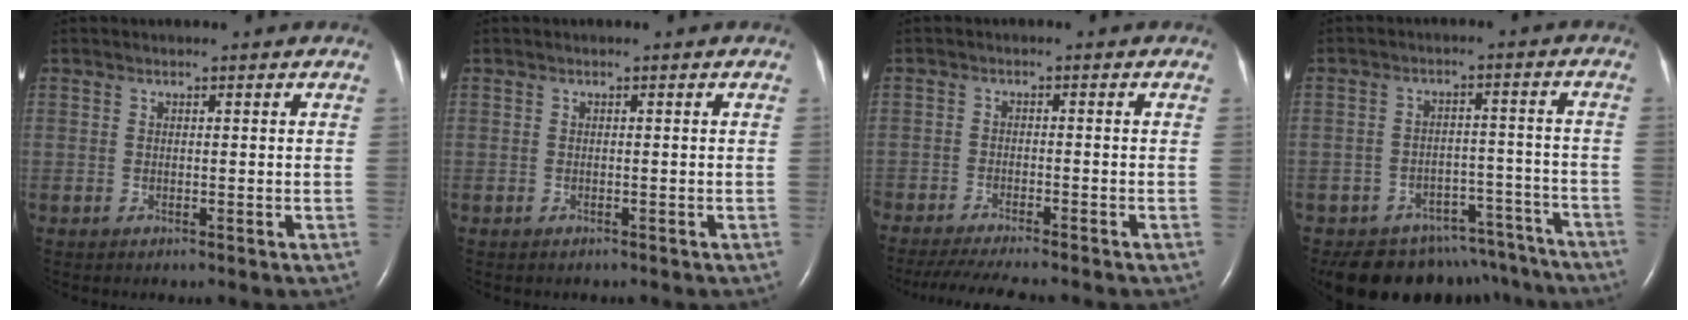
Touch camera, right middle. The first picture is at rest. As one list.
[{"total": 0.0}, {"total": 10.8, "force": [-9.4, 1.0, 5.2], "torque": [-0.074, -0.021, -0.146]}, {"total": 14.8, "force": [-13.1, 6.5, 2.7], "torque": [-0.026, 0.033, -0.159]}]